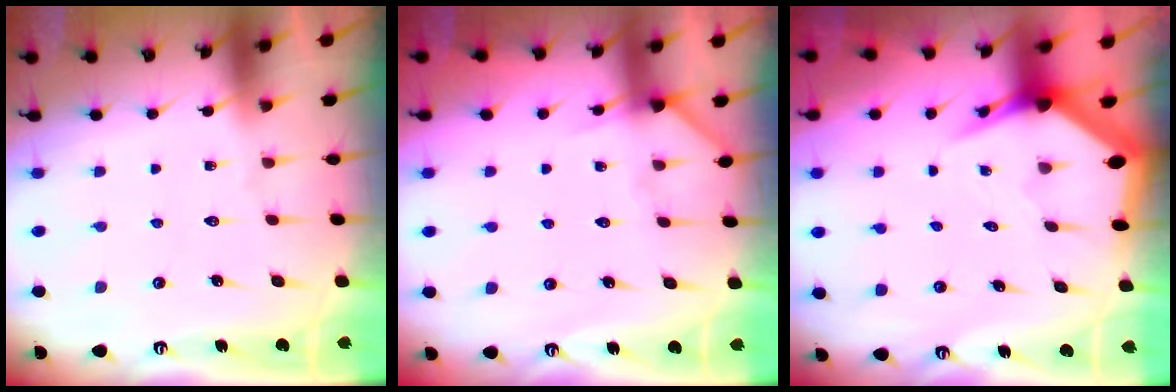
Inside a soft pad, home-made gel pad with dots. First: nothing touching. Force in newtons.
{"total": 4.9, "press": 4.9, "slide": 0.4}
{"total": 4.6, "press": 4.6, "slide": 0.7}